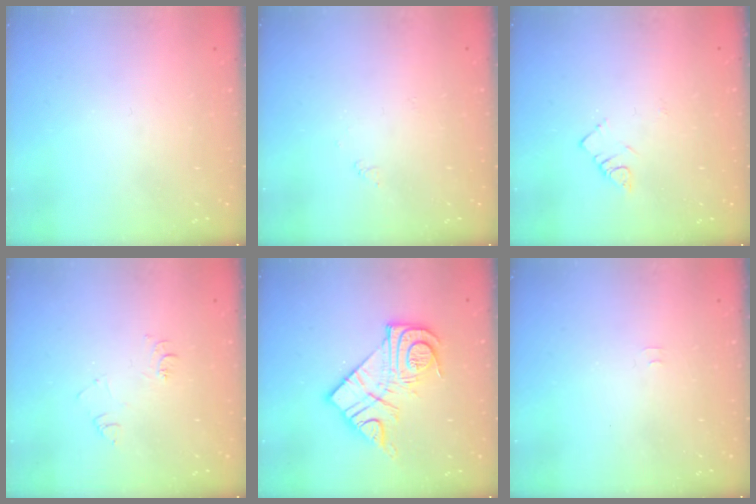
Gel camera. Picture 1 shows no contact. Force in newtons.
{"total": 2.9, "press": 2.9, "slide": 0.5}
{"total": 3.1, "press": 3.1, "slide": 0.5}
{"total": 5.9, "press": 5.9, "slide": 0.7}
{"total": 16.8, "press": 16.8, "slide": 1.1}
{"total": 4.1, "press": 4.1, "slide": 0.5}